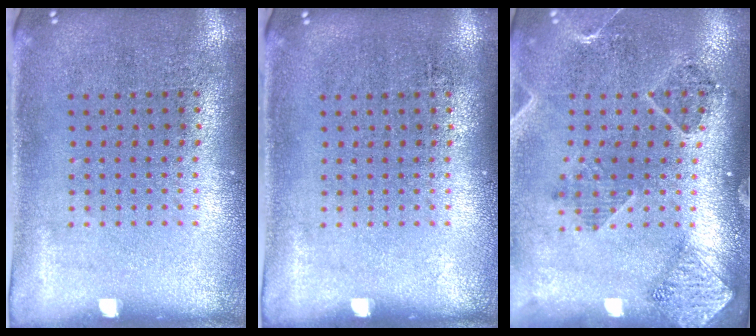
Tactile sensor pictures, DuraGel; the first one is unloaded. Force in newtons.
{"total": 0.0}
{"total": 1.5, "press": 1.5, "slide": 0.2}